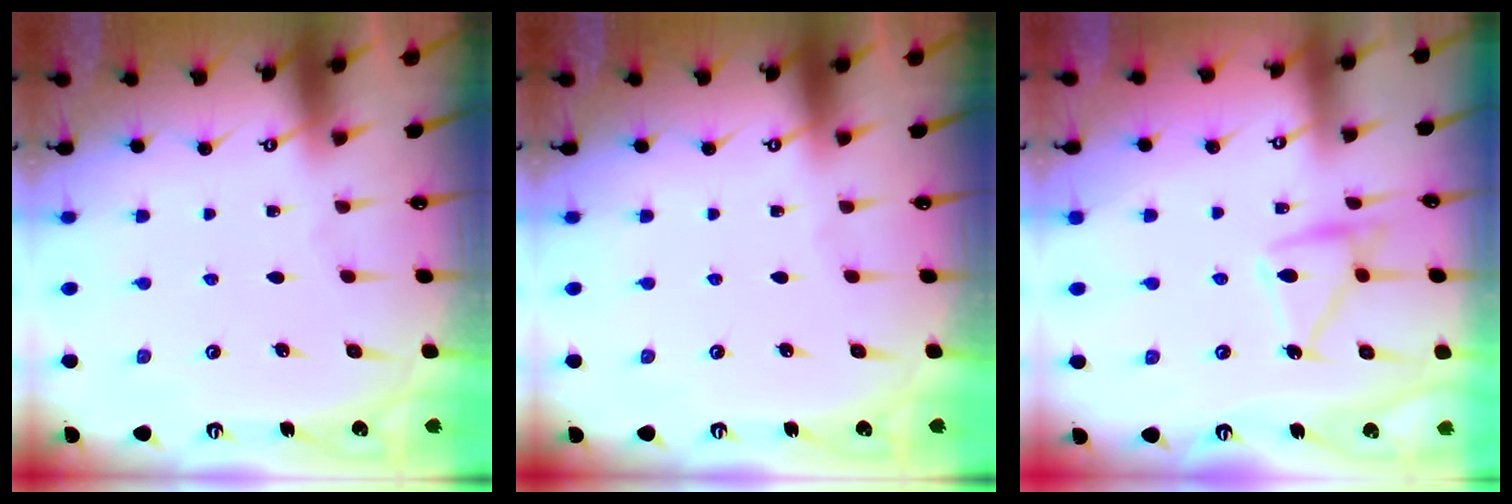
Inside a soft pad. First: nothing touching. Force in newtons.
{"total": 0.0}
{"total": 13.7, "press": 13.7, "slide": 0.1}